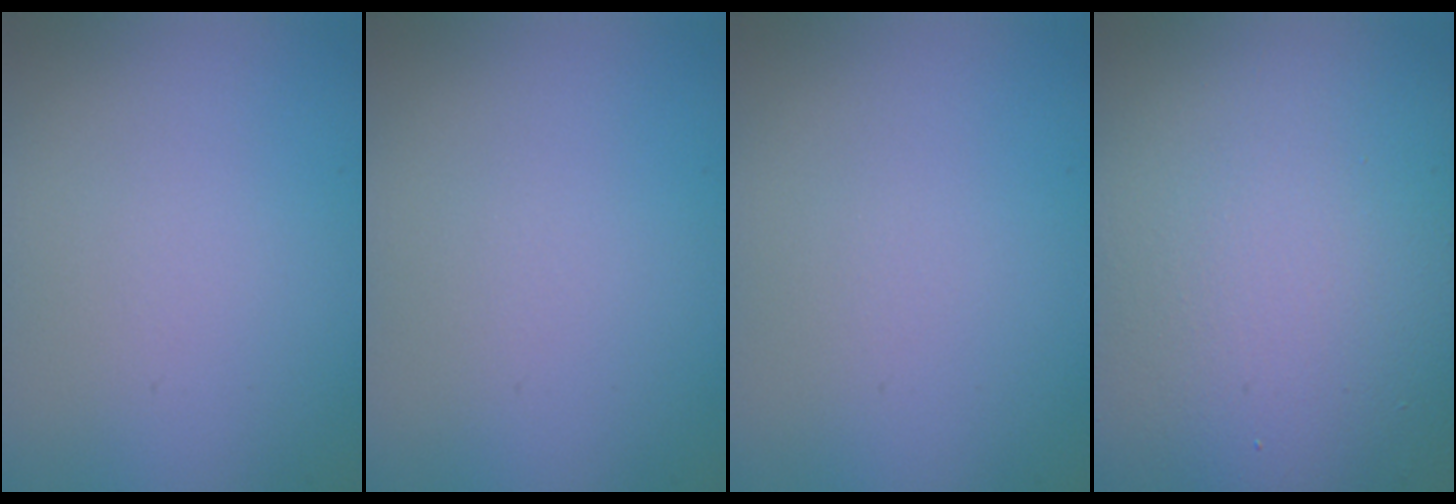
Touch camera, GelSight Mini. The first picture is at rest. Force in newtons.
{"total": 0.0}
{"total": 0.0}
{"total": 17.6, "press": 17.6, "slide": 1.1}